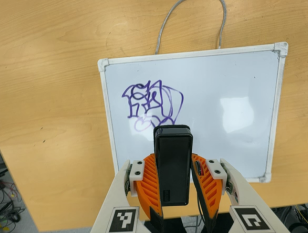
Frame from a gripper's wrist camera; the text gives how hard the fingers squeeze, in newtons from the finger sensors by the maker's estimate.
{"total": 4.4, "left": 3.2, "right": 5.5}